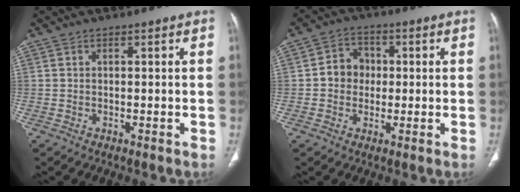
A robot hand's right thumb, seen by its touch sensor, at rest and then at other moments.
{"total": 6.2, "force": [0.0, 5.5, 2.8], "torque": [-0.018, 0.014, -0.009]}